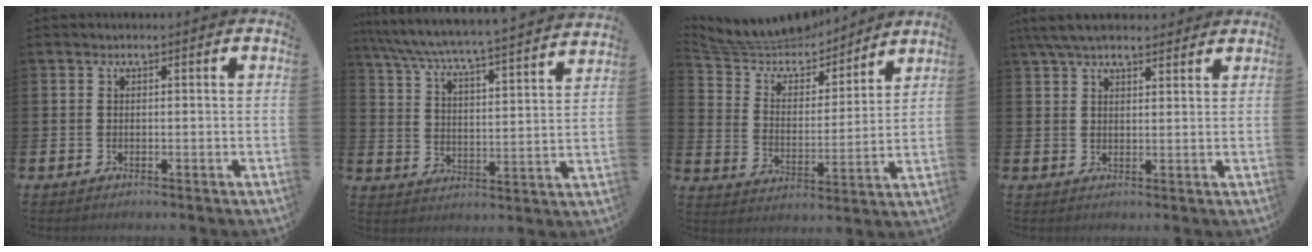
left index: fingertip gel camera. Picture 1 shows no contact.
{"total": 6.2, "force": [5.9, 0.0, 2.0], "torque": [-0.068, -0.051, 0.096]}
{"total": 8.4, "force": [7.9, 2.4, 1.8], "torque": [-0.078, -0.056, 0.140]}
{"total": 5.3, "force": [4.7, 1.6, 1.9], "torque": [-0.044, -0.011, 0.087]}